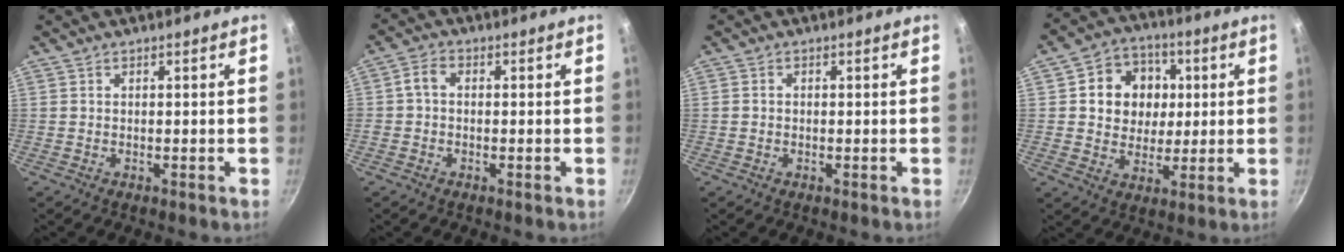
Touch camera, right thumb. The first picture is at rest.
{"total": 2.3, "force": [-0.2, 1.8, 1.4], "torque": [-0.029, 0.012, -0.007]}
{"total": 1.0, "force": [-0.2, 0.9, 0.4], "torque": [-0.008, 0.003, -0.005]}
{"total": 12.4, "force": [2.3, 10.7, 5.7], "torque": [-0.056, 0.005, 0.032]}